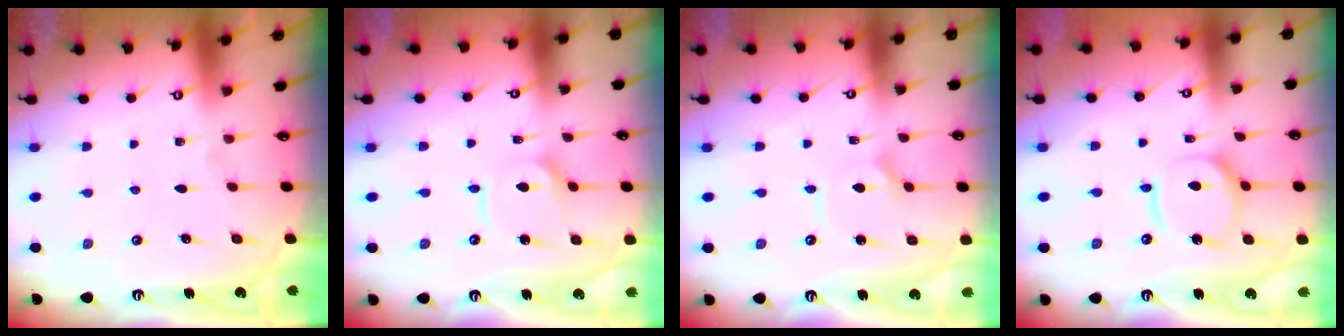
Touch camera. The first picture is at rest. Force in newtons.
{"total": 5.8, "press": 5.8, "slide": 0.6}
{"total": 2.7, "press": 2.7, "slide": 0.4}
{"total": 11.6, "press": 11.5, "slide": 1.5}